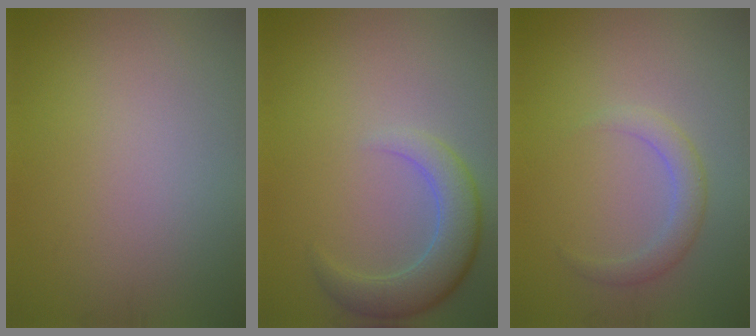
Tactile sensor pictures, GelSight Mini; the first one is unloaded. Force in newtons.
{"total": 4.4, "press": 4.3, "slide": 0.5}
{"total": 2.1, "press": 2.0, "slide": 0.2}